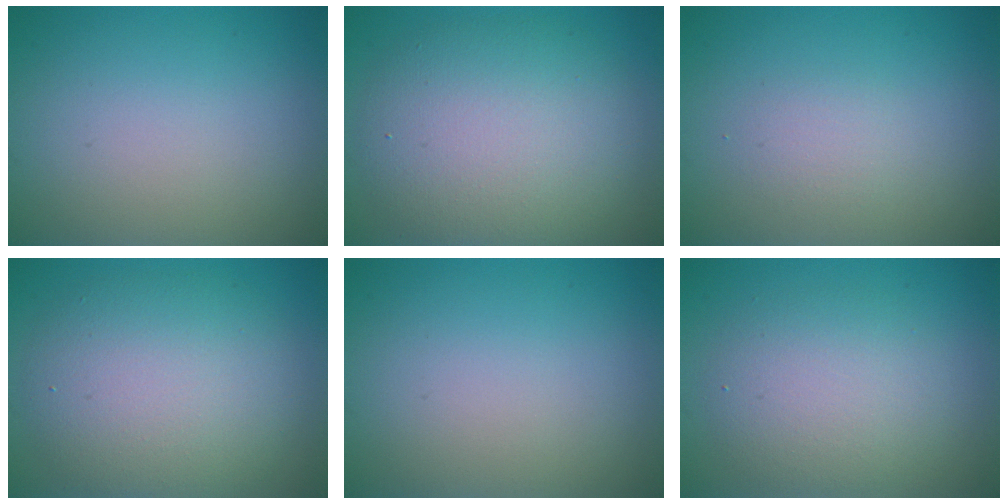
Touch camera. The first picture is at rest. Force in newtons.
{"total": 8.5, "press": 8.4, "slide": 0.6}
{"total": 1.3, "press": 1.3, "slide": 0.1}
{"total": 7.3, "press": 7.3, "slide": 0.3}
{"total": 0.0}
{"total": 4.4, "press": 4.3, "slide": 0.6}